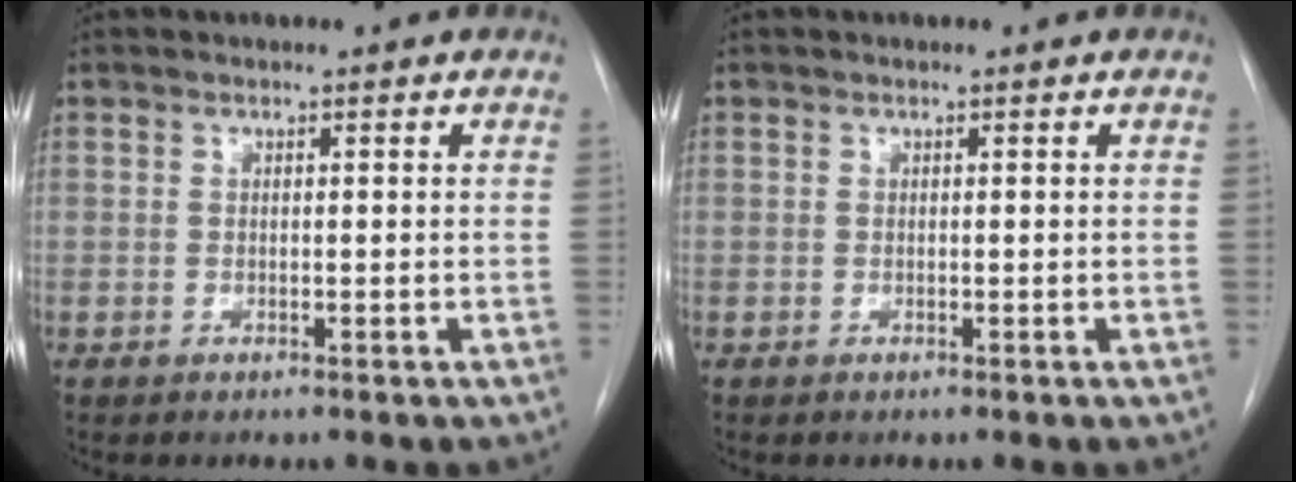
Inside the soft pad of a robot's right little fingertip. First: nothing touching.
{"total": 0.0}